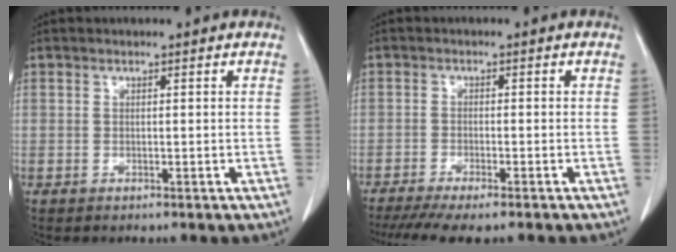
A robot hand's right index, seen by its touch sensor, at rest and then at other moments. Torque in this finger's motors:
{"motor_torque": [1.10, -1.03, 0.40, 0.12]}